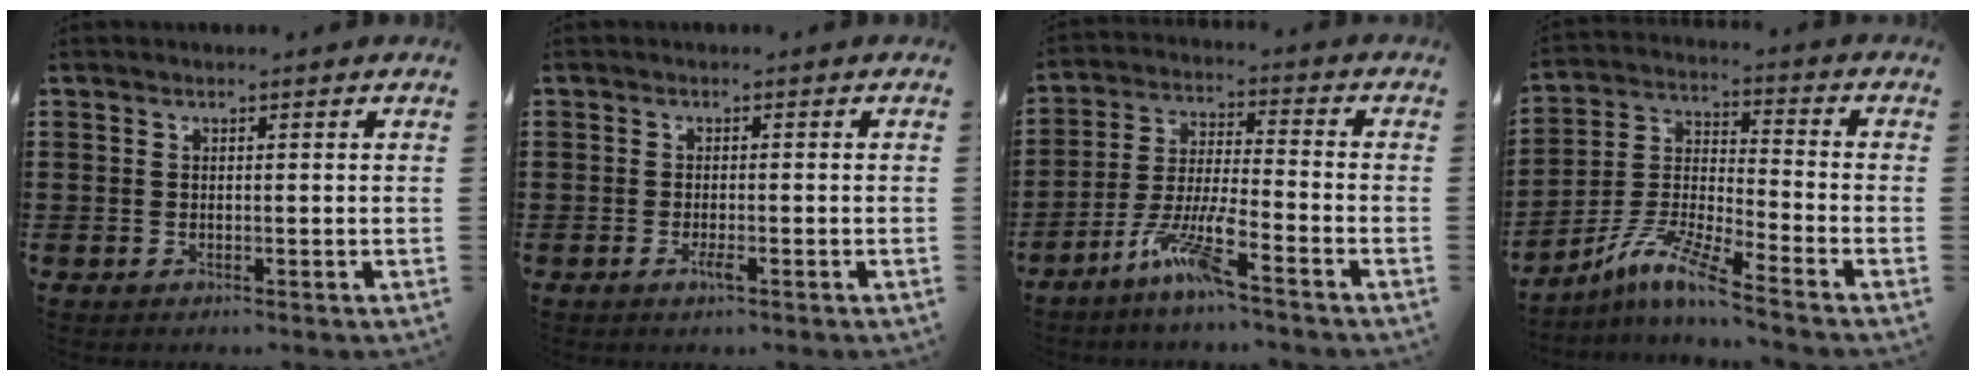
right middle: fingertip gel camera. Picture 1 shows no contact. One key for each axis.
{"total": 1.7, "fx": -0.8, "fy": 0.3, "fz": 1.4, "tx": -0.032, "ty": -0.003, "tz": -0.017}
{"total": 8.1, "fx": -5.7, "fy": 0.7, "fz": 5.6, "tx": -0.123, "ty": -0.009, "tz": -0.110}
{"total": 8.7, "fx": -7.1, "fy": 0.1, "fz": 5.1, "tx": -0.119, "ty": -0.013, "tz": -0.144}